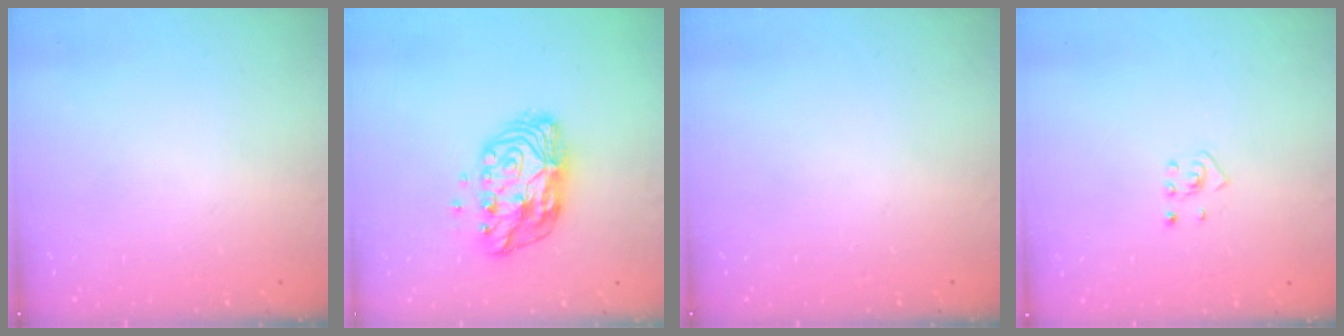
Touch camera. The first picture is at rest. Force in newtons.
{"total": 13.2, "press": 13.2, "slide": 0.9}
{"total": 0.0}
{"total": 2.7, "press": 2.6, "slide": 0.9}